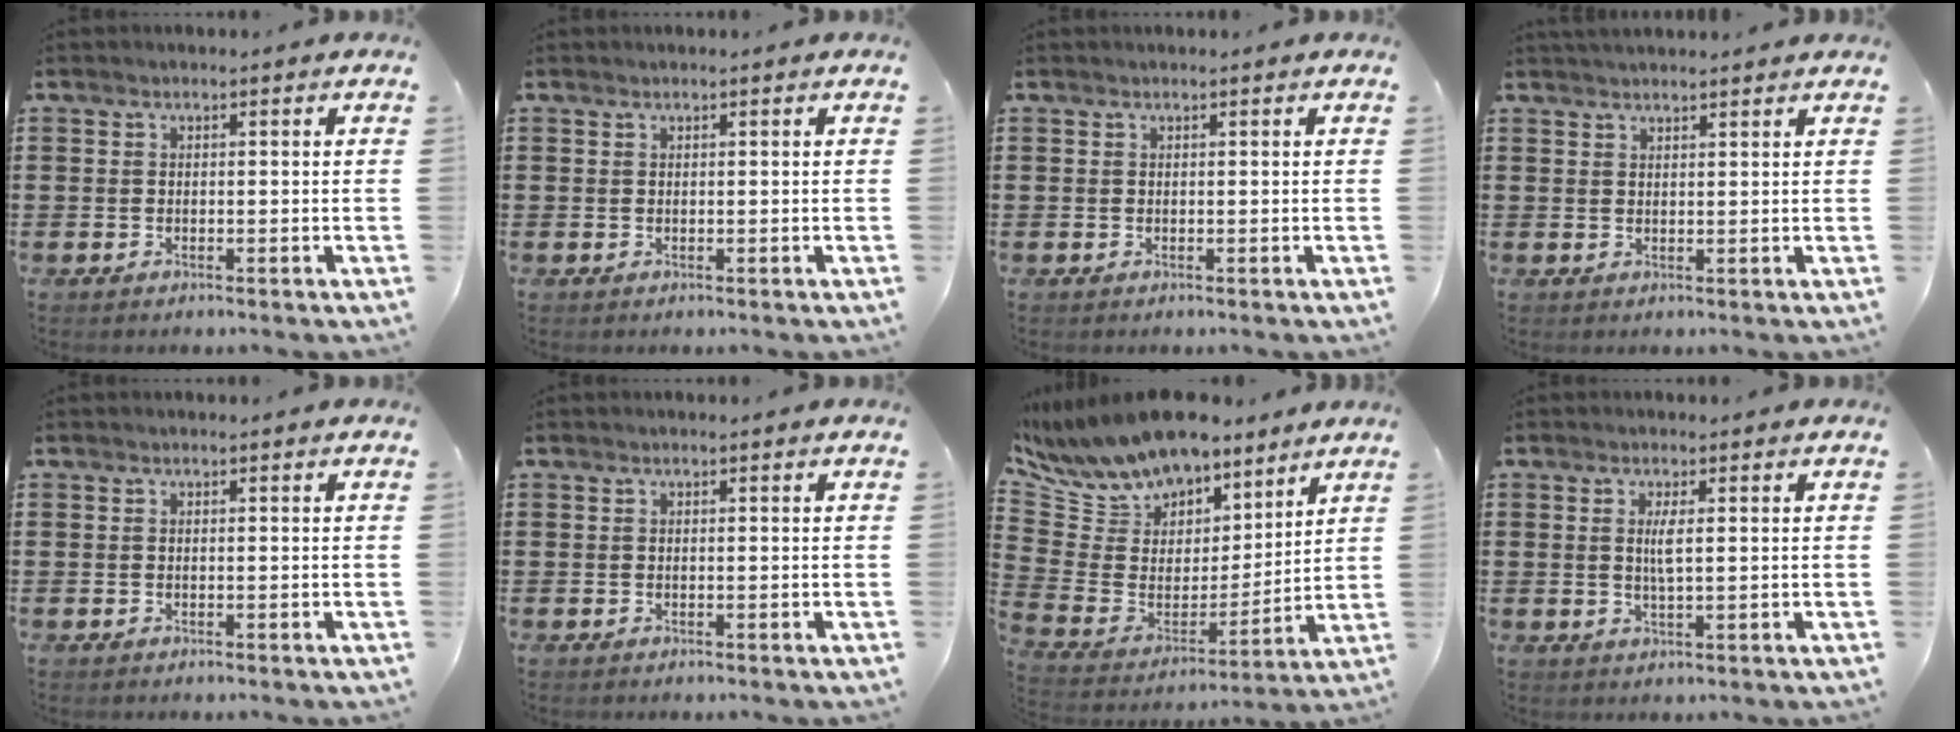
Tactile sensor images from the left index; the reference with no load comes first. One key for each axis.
{"total": 0.0}
{"total": 0.0}
{"total": 1.7, "fx": 1.7, "fy": 0.1, "fz": 0.4, "tx": -0.011, "ty": 0.002, "tz": 0.032}
{"total": 0.0}
{"total": 0.0}
{"total": 12.2, "fx": 10.8, "fy": 5.0, "fz": 2.2, "tx": -0.113, "ty": -0.073, "tz": 0.204}
{"total": 2.5, "fx": 0.6, "fy": 0.4, "fz": 2.5, "tx": -0.051, "ty": 0.000, "tz": 0.007}